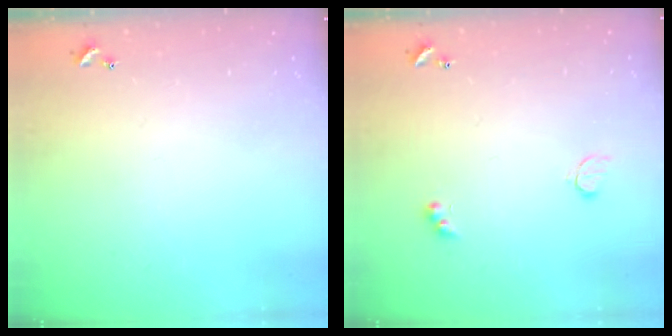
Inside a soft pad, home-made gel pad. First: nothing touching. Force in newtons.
{"total": 4.5, "press": 4.5, "slide": 0.8}